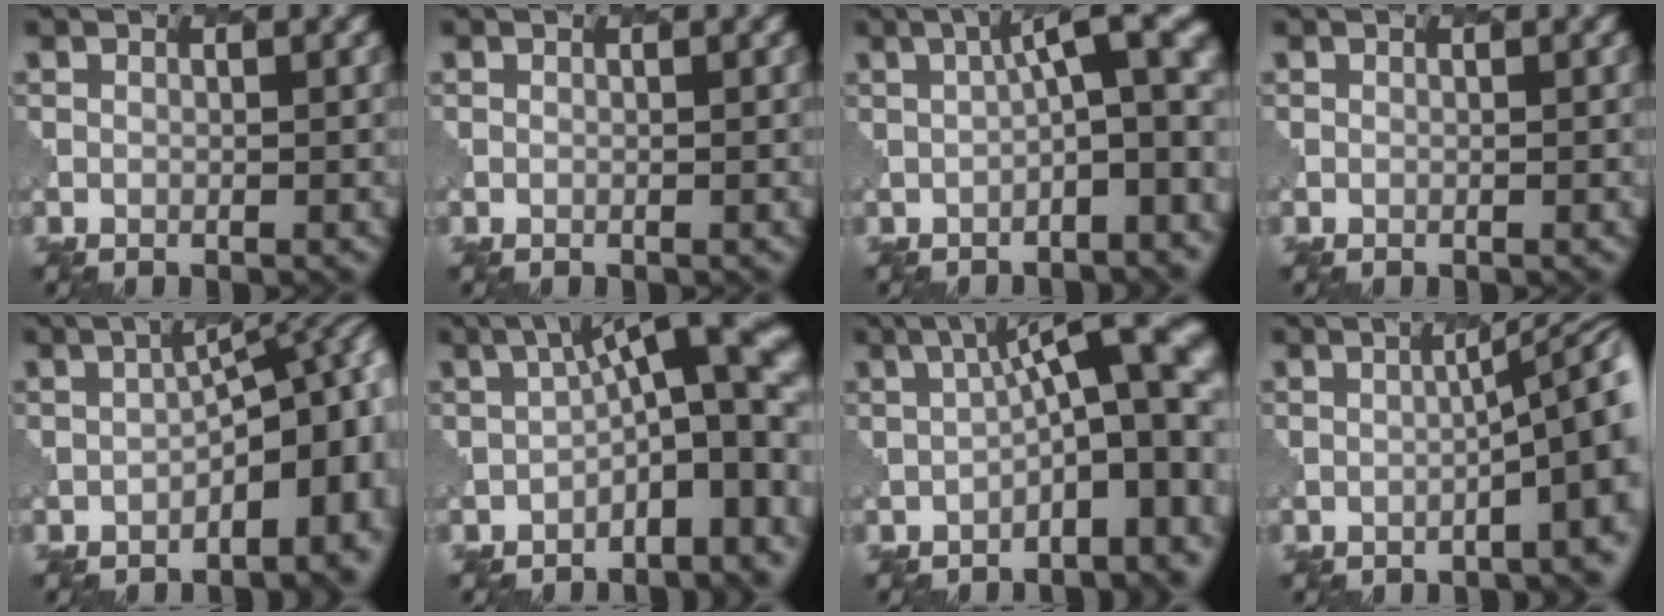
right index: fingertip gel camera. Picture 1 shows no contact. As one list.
[{"total": 0.0}, {"total": 6.5, "force": [-0.3, 1.9, 6.2], "torque": [-0.077, 0.014, -0.010]}, {"total": 0.0}, {"total": 10.8, "force": [-2.9, 5.0, 9.2], "torque": [-0.098, -0.003, -0.037]}, {"total": 11.2, "force": [-1.7, 4.2, 10.2], "torque": [-0.118, 0.016, -0.027]}, {"total": 10.6, "force": [-1.0, 3.5, 10.0], "torque": [-0.121, 0.018, -0.016]}, {"total": 8.0, "force": [-2.3, 2.1, 7.3], "torque": [-0.069, 0.012, -0.023]}]